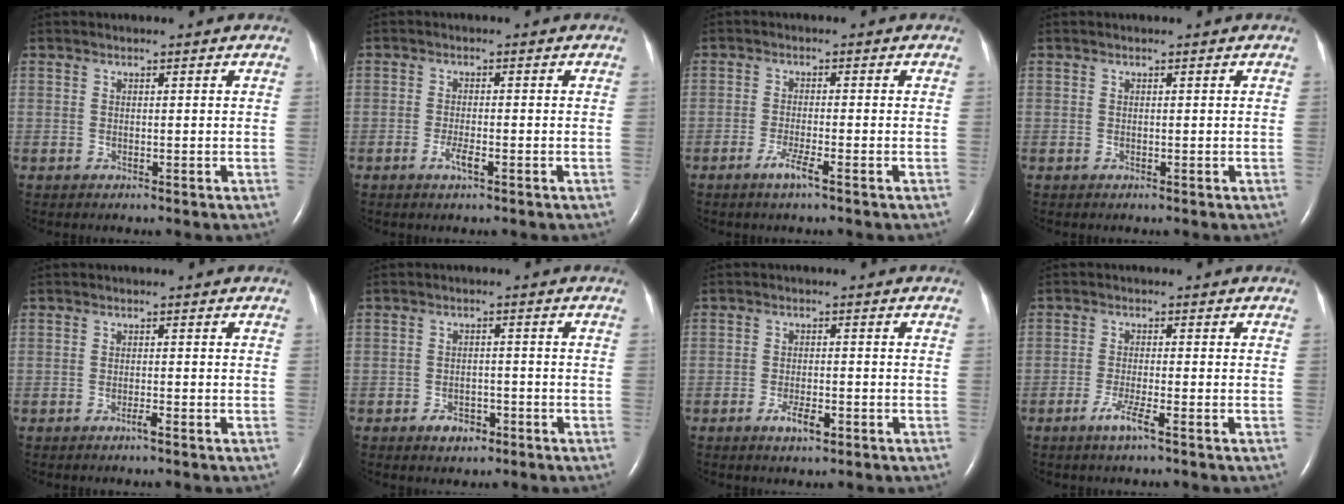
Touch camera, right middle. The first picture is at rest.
{"total": 2.1, "force": [-1.1, 0.3, 1.8], "torque": [-0.039, -0.002, -0.022]}
{"total": 2.9, "force": [-1.8, -0.1, 2.3], "torque": [-0.048, -0.006, -0.037]}
{"total": 0.0}
{"total": 1.1, "force": [-0.8, -0.1, 0.7], "torque": [-0.017, -0.001, -0.014]}
{"total": 3.4, "force": [-2.1, 2.0, 1.7], "torque": [-0.024, 0.004, -0.027]}
{"total": 3.2, "force": [-1.8, 0.9, 2.5], "torque": [-0.046, 0.000, -0.031]}
{"total": 3.3, "force": [-2.0, -0.2, 2.6], "torque": [-0.057, -0.007, -0.041]}